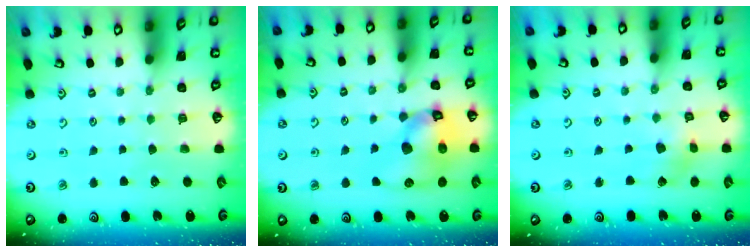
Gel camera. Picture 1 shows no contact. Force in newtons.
{"total": 14.0, "press": 13.8, "slide": 2.1}
{"total": 3.5, "press": 3.5, "slide": 0.5}